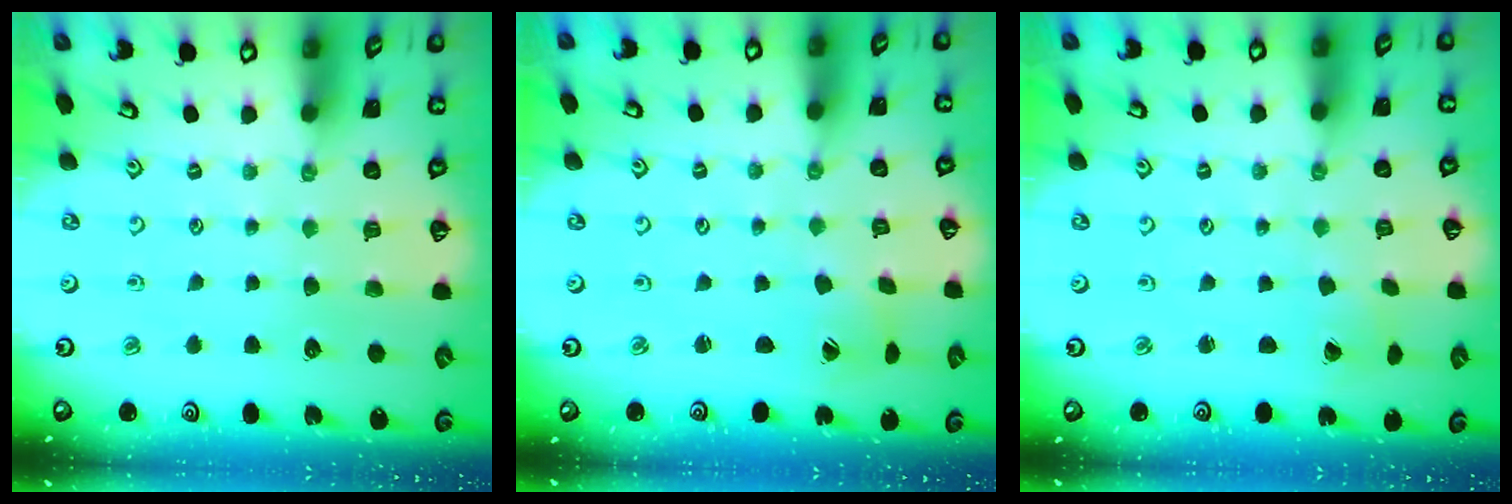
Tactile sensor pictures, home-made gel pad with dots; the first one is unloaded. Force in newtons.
{"total": 1.9, "press": 1.8, "slide": 0.2}
{"total": 0.8, "press": 0.8, "slide": 0.0}